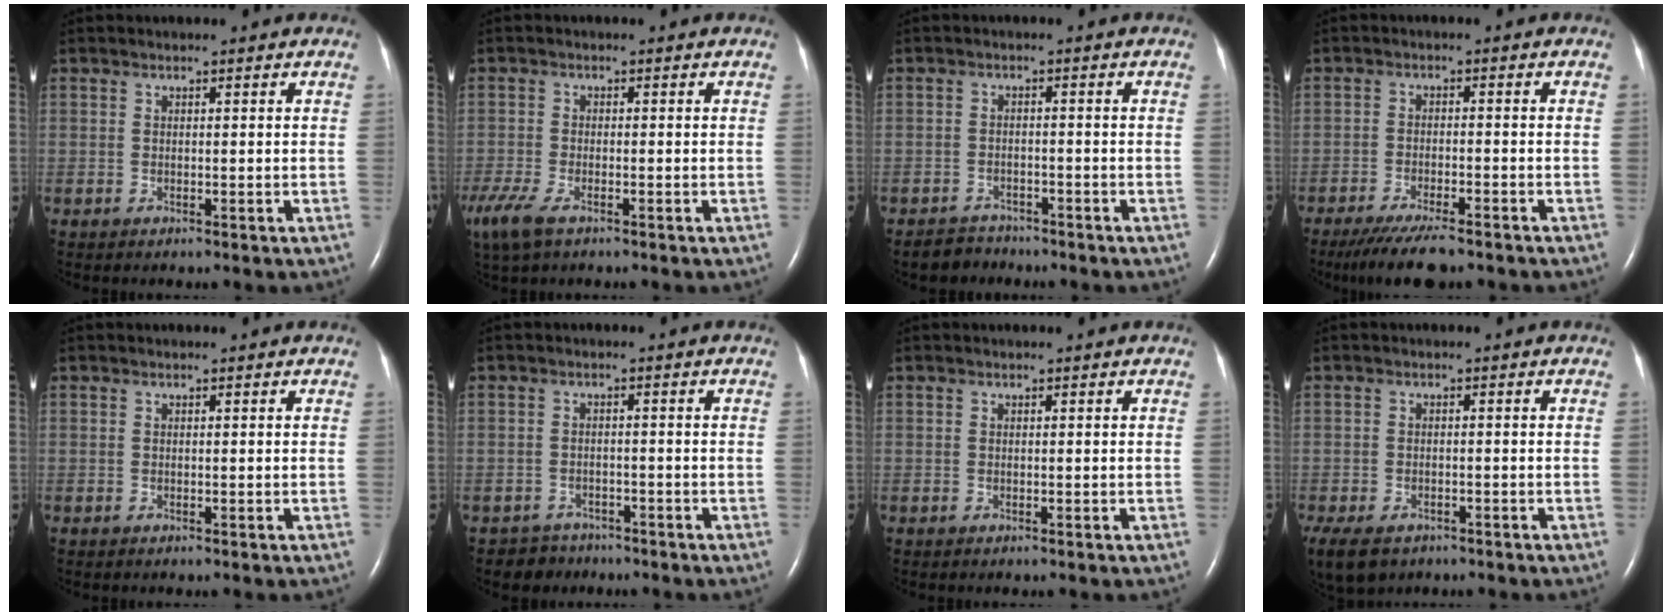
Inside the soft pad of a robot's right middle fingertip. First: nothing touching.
{"total": 8.0, "force": [-5.1, 3.2, 5.3], "torque": [-0.122, -0.022, -0.092]}
{"total": 3.0, "force": [-2.6, 1.3, -0.5], "torque": [0.004, 0.001, -0.044]}
{"total": 8.6, "force": [-7.0, 1.4, 4.8], "torque": [-0.079, -0.020, -0.113]}
{"total": 0.0}
{"total": 3.3, "force": [-2.5, 2.0, -0.8], "torque": [0.010, 0.008, -0.041]}
{"total": 0.0}
{"total": 11.5, "force": [-6.9, 7.5, 5.4], "torque": [-0.146, -0.019, -0.095]}